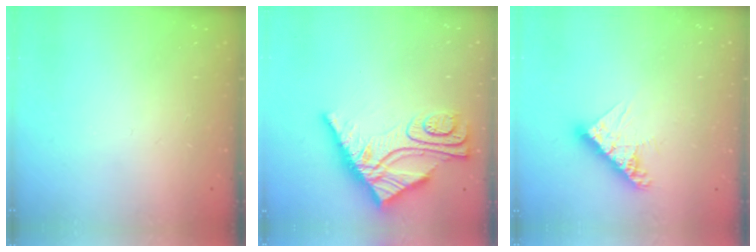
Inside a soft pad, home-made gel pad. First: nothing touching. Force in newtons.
{"total": 12.9, "press": 12.8, "slide": 1.3}
{"total": 9.6, "press": 9.6, "slide": 0.7}